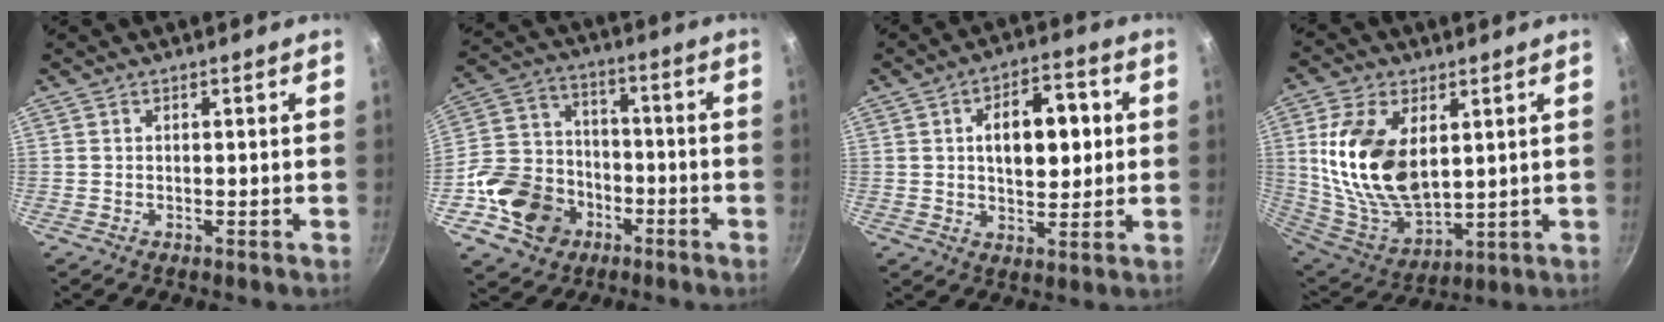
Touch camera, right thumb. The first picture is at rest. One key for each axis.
{"total": 16.8, "fx": -6.7, "fy": 13.4, "fz": 7.6, "tx": -0.123, "ty": 0.046, "tz": -0.112}
{"total": 12.1, "fx": 1.8, "fy": 7.0, "fz": 9.8, "tx": -0.107, "ty": 0.008, "tz": 0.023}
{"total": 19.0, "fx": 4.2, "fy": 11.1, "fz": 14.8, "tx": -0.270, "ty": -0.031, "tz": 0.096}